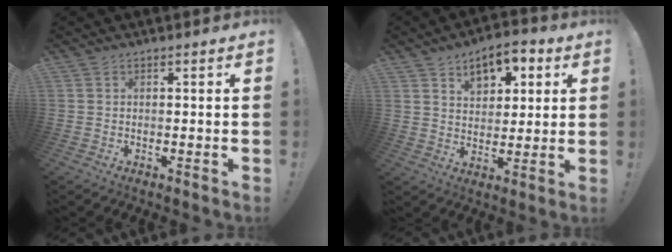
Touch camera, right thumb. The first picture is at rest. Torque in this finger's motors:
{"motor_torque": [0.04, 0.24, 0.02, 0.37, 0.26]}